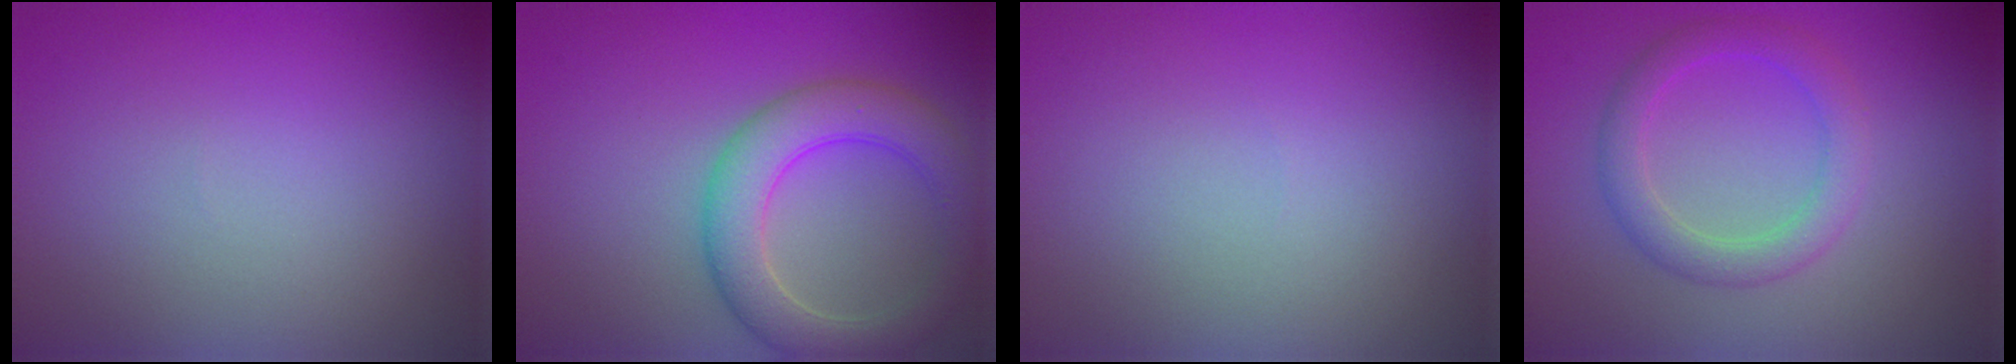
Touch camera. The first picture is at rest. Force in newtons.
{"total": 5.6, "press": 5.6, "slide": 0.2}
{"total": 0.0}
{"total": 3.2, "press": 3.2, "slide": 0.2}